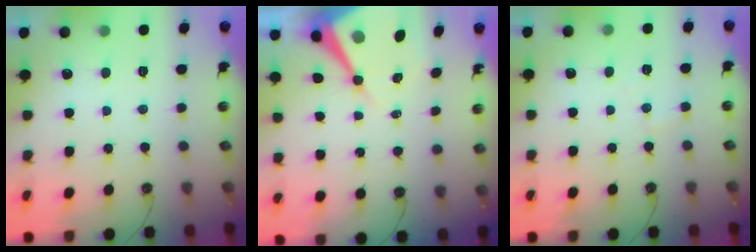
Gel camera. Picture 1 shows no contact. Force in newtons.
{"total": 12.4, "press": 12.4, "slide": 1.1}
{"total": 4.0, "press": 3.9, "slide": 0.6}